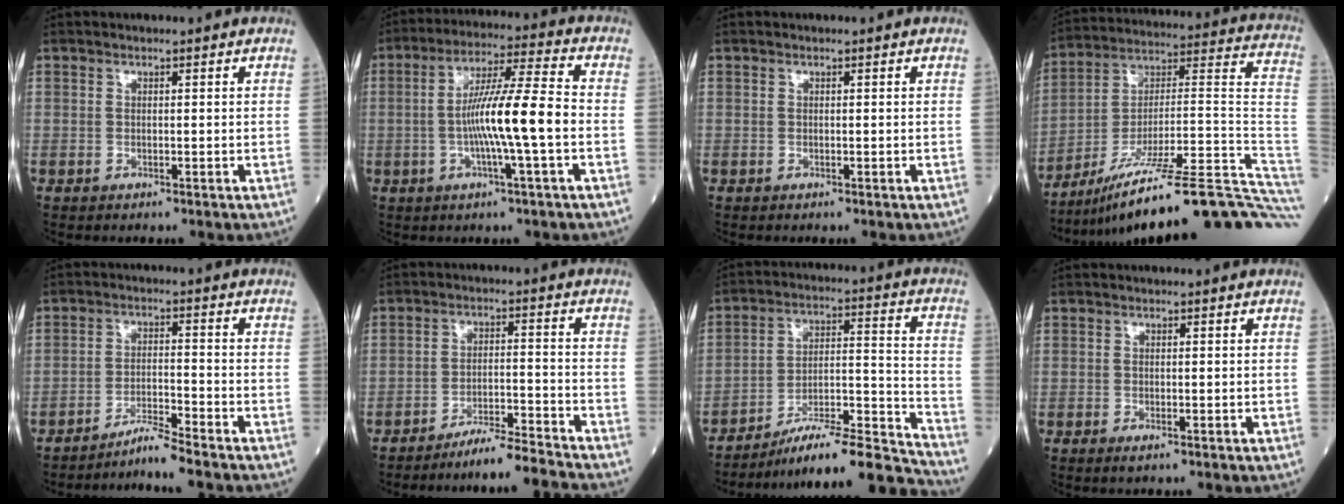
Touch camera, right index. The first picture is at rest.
{"total": 11.4, "force": [-1.8, -0.4, 11.2], "torque": [-0.201, 0.008, -0.039]}
{"total": 0.0}
{"total": 29.5, "force": [-21.6, 1.4, 20.1], "torque": [-0.188, 0.021, -0.329]}
{"total": 4.6, "force": [-4.3, -1.4, 1.2], "torque": [-0.022, -0.019, -0.078]}
{"total": 7.6, "force": [-7.1, -2.2, 1.5], "torque": [-0.014, -0.005, -0.125]}
{"total": 18.0, "force": [-16.6, 0.0, 6.9], "torque": [-0.095, 0.029, -0.266]}
{"total": 1.0, "force": [-0.5, 0.2, 0.8], "torque": [-0.015, -0.004, -0.007]}